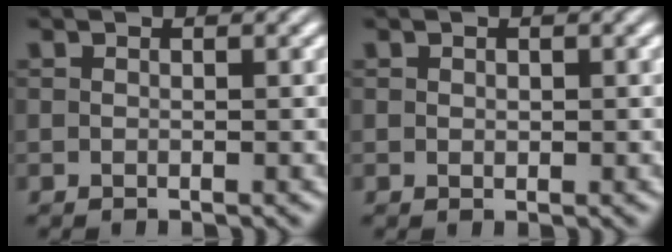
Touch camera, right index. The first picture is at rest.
{"total": 0.0}